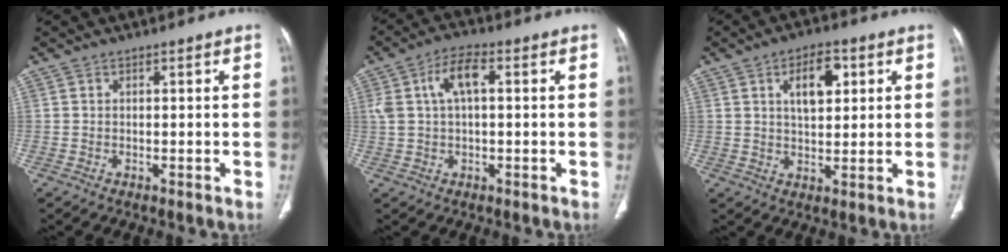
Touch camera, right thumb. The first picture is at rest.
{"total": 7.0, "force": [1.6, 3.3, 6.0], "torque": [-0.125, 0.021, 0.029]}
{"total": 7.8, "force": [2.7, 4.0, 6.1], "torque": [-0.075, -0.006, 0.044]}